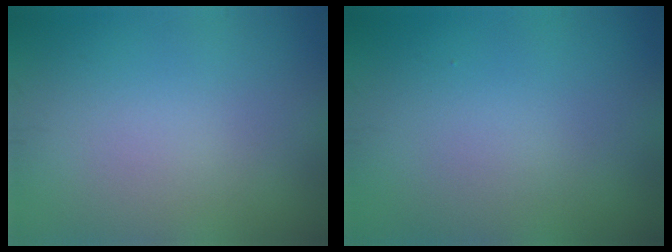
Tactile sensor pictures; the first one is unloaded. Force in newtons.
{"total": 0.0}